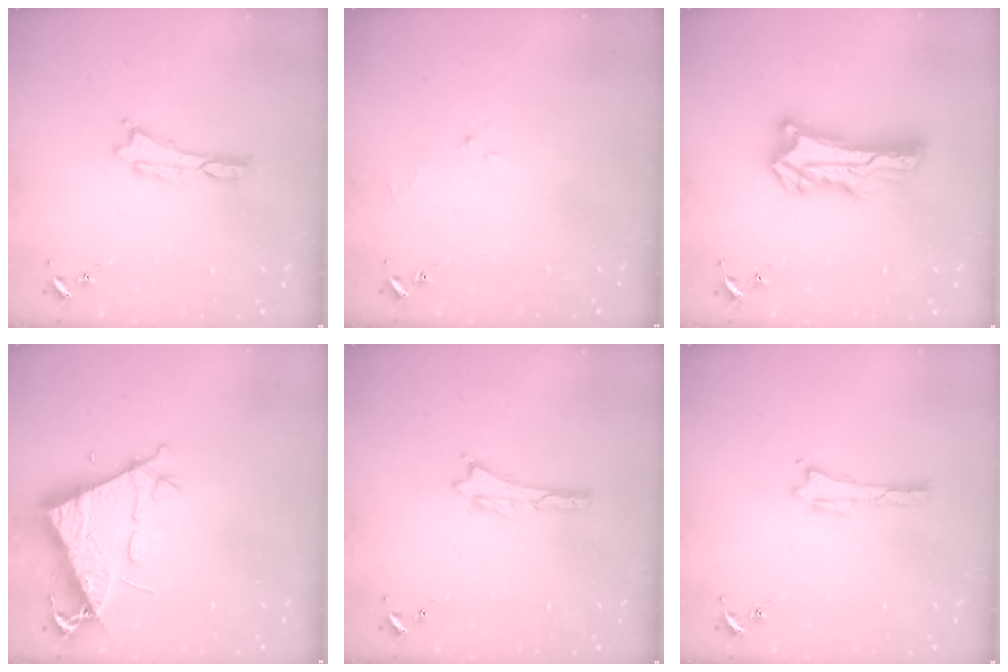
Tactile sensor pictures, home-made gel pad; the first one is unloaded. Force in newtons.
{"total": 1.7, "press": 1.6, "slide": 0.3}
{"total": 11.0, "press": 10.9, "slide": 0.8}
{"total": 8.2, "press": 8.1, "slide": 1.2}
{"total": 0.0}
{"total": 0.0}